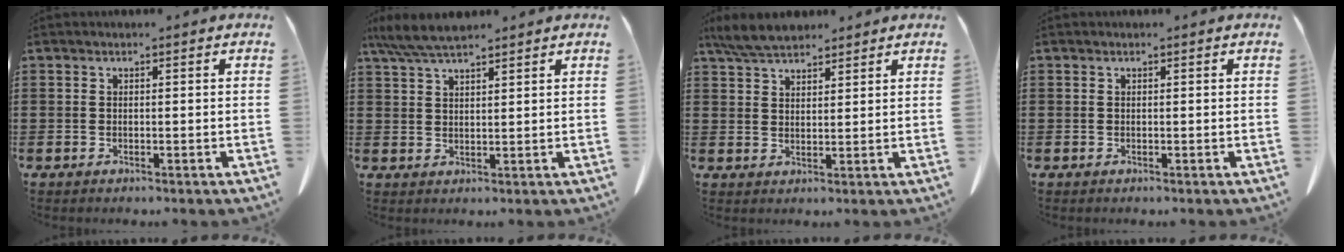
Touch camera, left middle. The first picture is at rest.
{"total": 5.5, "force": [4.5, 0.7, 3.1], "torque": [-0.070, -0.010, 0.084]}
{"total": 5.4, "force": [4.8, 1.5, 2.1], "torque": [-0.056, -0.008, 0.092]}
{"total": 0.0}